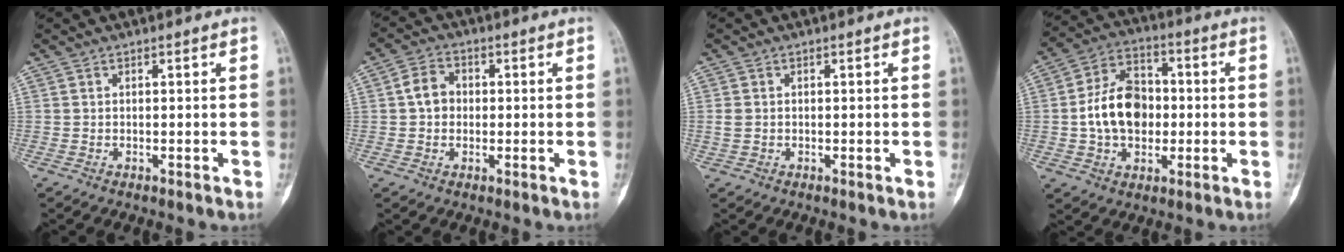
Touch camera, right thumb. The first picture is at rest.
{"total": 4.8, "force": [0.2, 3.9, 2.8], "torque": [-0.037, 0.014, -0.005]}
{"total": 1.7, "force": [0.0, 1.4, 0.9], "torque": [-0.023, 0.001, -0.001]}
{"total": 13.3, "force": [-0.6, 9.5, 9.3], "torque": [-0.136, 0.025, -0.015]}